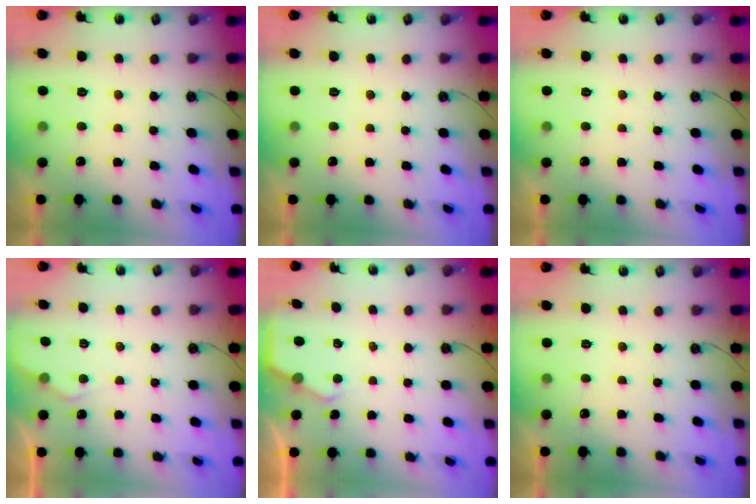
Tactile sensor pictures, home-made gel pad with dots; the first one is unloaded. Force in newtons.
{"total": 0.0}
{"total": 0.0}
{"total": 3.8, "press": 3.8, "slide": 0.4}
{"total": 2.9, "press": 2.8, "slide": 0.4}
{"total": 0.0}